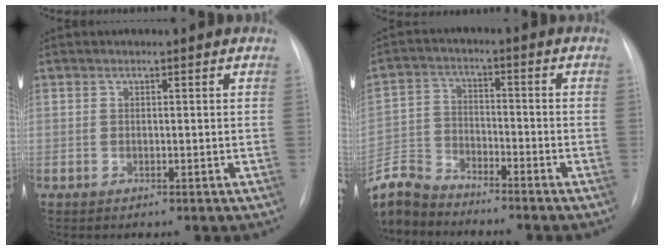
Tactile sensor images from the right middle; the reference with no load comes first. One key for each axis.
{"total": 10.7, "fx": -10.2, "fy": 2.6, "fz": 1.6, "tx": -0.044, "ty": 0.005, "tz": -0.203}